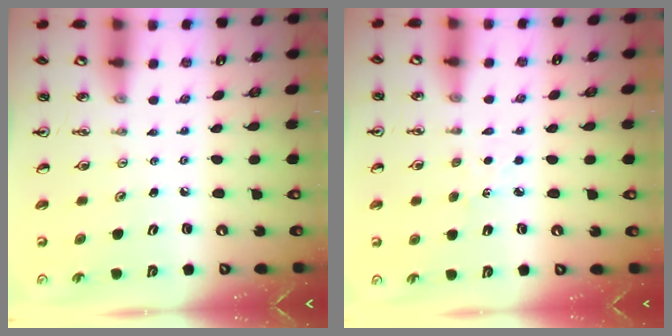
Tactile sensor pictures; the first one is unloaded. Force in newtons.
{"total": 2.9, "press": 2.9, "slide": 0.4}